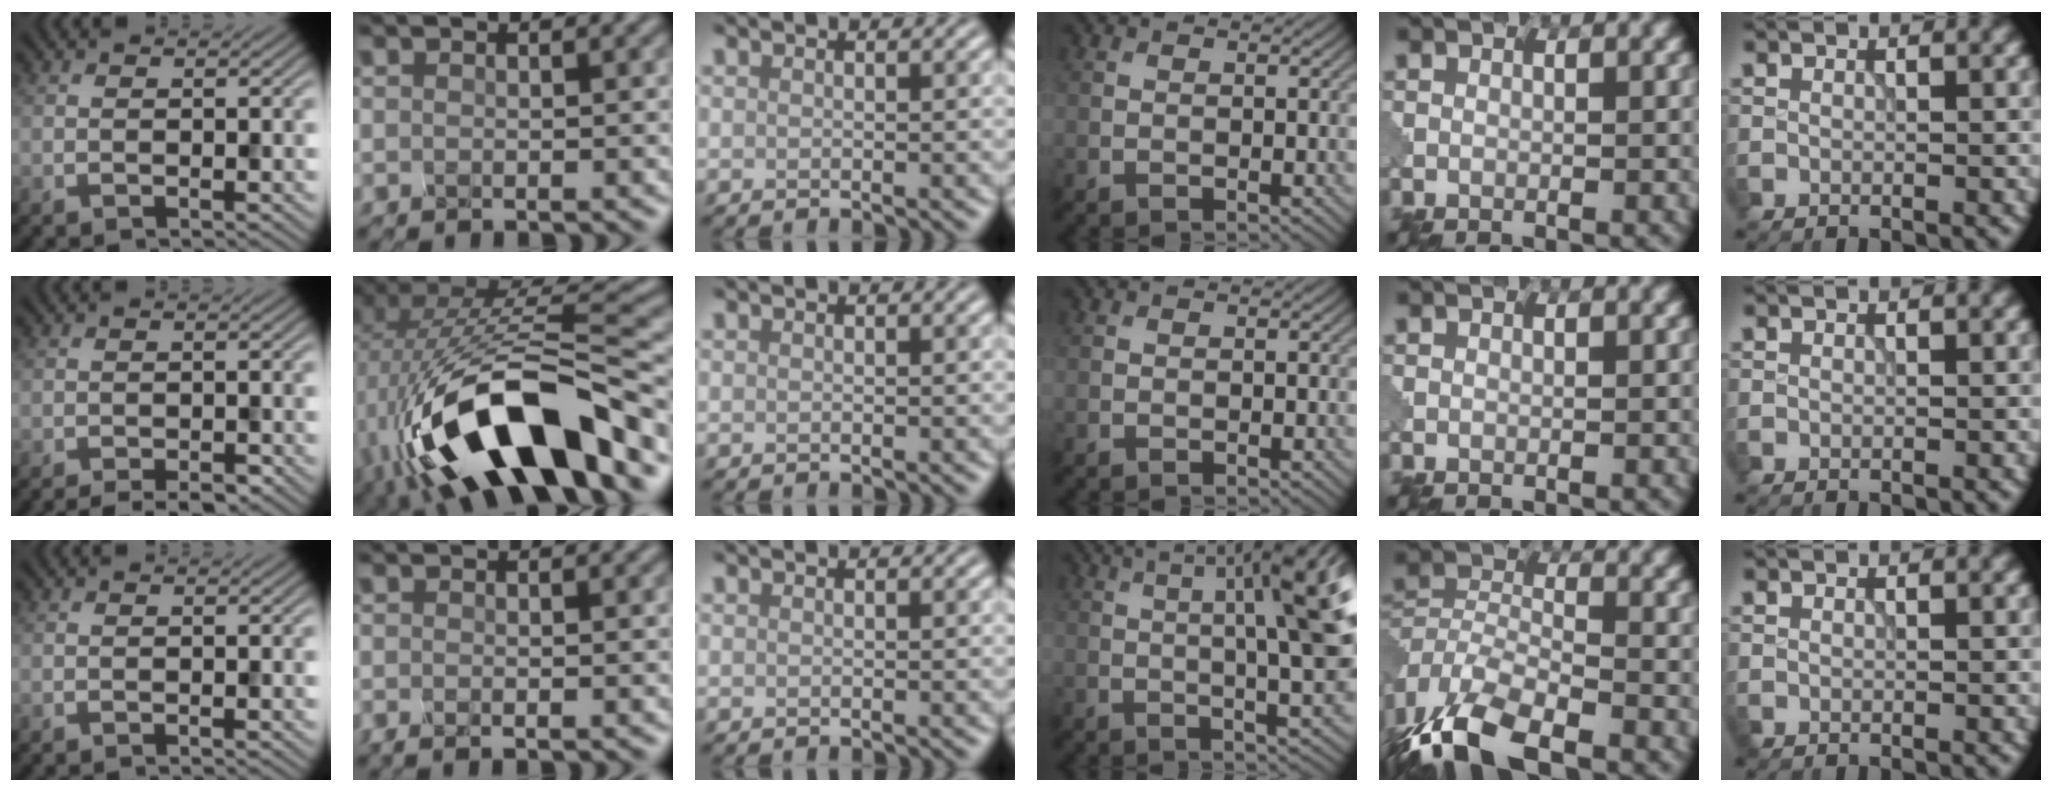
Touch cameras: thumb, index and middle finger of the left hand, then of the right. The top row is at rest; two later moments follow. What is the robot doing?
{"motion": "squeeze", "object": "hand grip exerciser"}